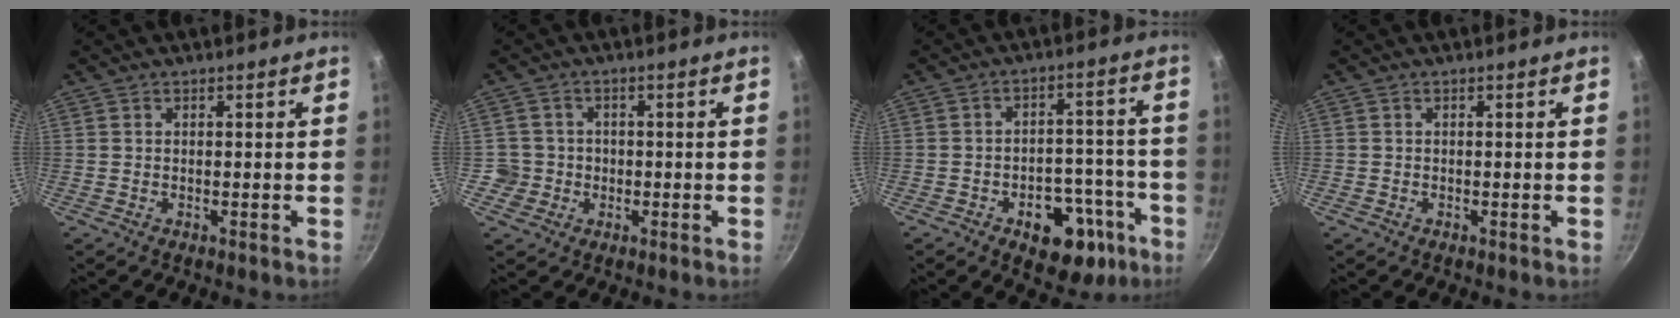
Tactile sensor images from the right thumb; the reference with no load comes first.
{"total": 4.0, "force": [-0.7, 3.9, -0.3], "torque": [0.036, 0.014, -0.017]}
{"total": 13.2, "force": [-6.7, 7.7, 8.4], "torque": [-0.077, 0.055, -0.086]}
{"total": 0.6, "force": [-0.3, 0.5, 0.2], "torque": [-0.004, 0.001, -0.007]}